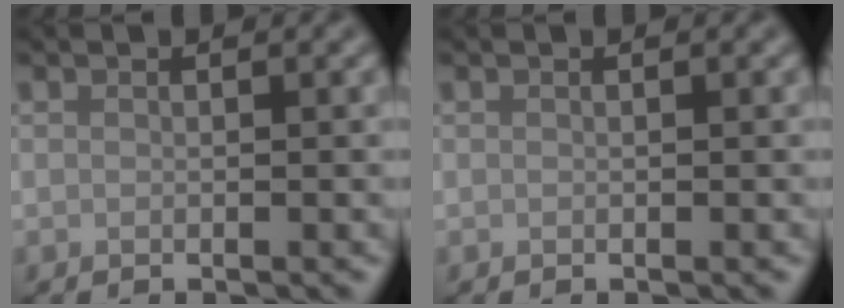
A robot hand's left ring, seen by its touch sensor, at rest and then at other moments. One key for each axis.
{"total": 0.0}